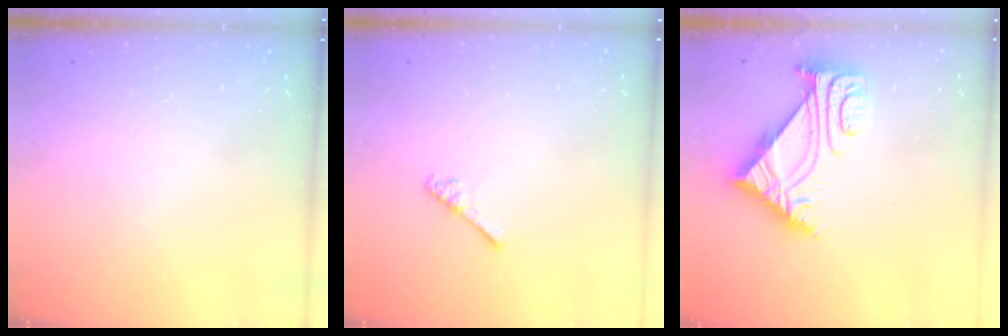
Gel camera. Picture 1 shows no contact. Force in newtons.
{"total": 2.9, "press": 2.9, "slide": 0.4}
{"total": 7.3, "press": 7.2, "slide": 1.2}